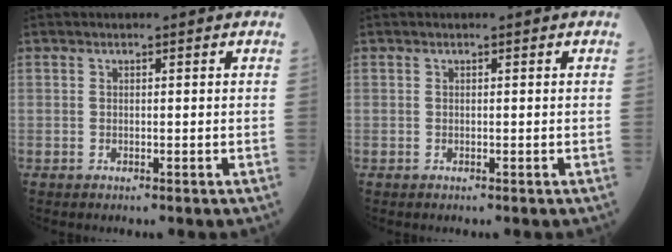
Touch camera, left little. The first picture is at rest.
{"total": 0.0}